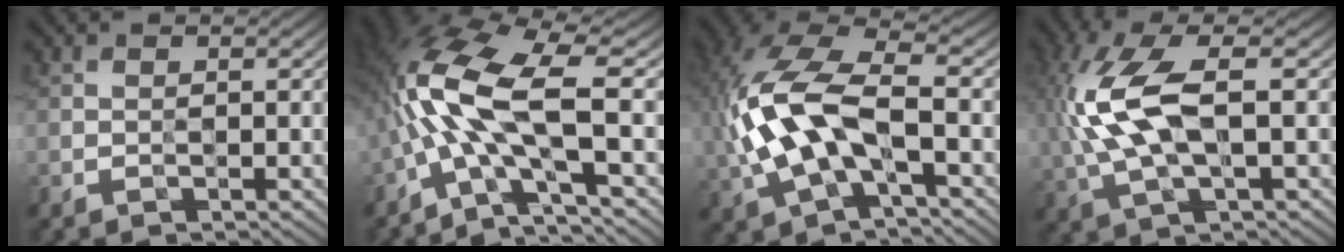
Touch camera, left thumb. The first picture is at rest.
{"total": 12.8, "force": [-0.4, 4.2, 12.1], "torque": [-0.258, 0.008, -0.015]}
{"total": 13.1, "force": [-0.1, 6.7, 11.3], "torque": [-0.272, 0.010, -0.009]}
{"total": 10.7, "force": [1.5, 4.5, 9.6], "torque": [-0.241, 0.006, 0.027]}